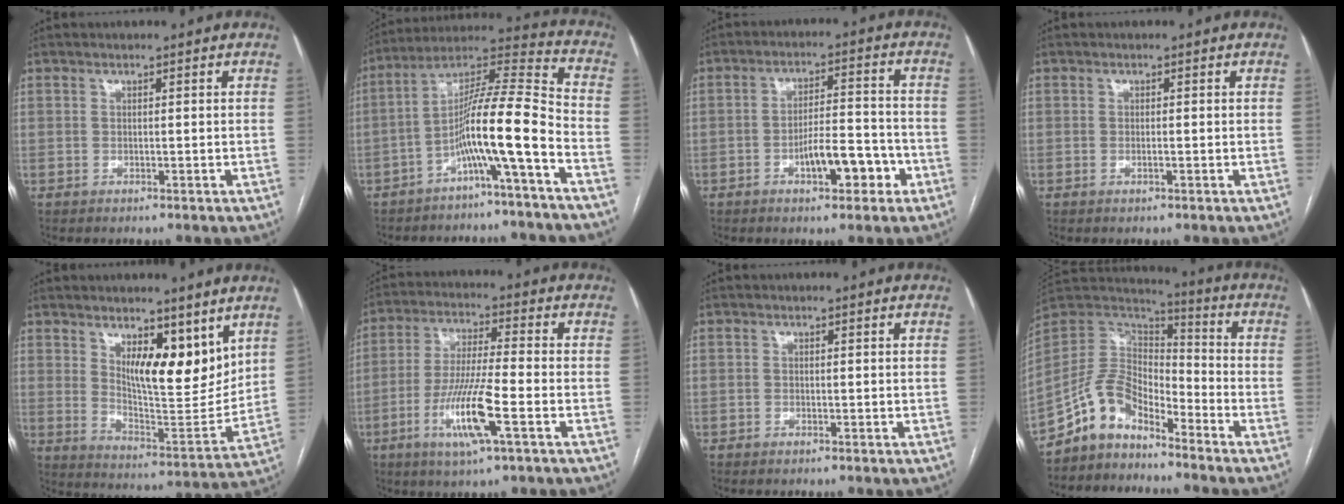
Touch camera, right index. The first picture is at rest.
{"total": 12.7, "force": [-5.6, -0.7, 11.4], "torque": [-0.197, 0.020, -0.104]}
{"total": 7.6, "force": [-3.5, 2.3, 6.3], "torque": [-0.102, 0.017, -0.051]}
{"total": 0.7, "force": [-0.2, 0.0, 0.6], "torque": [-0.014, 0.000, -0.002]}
{"total": 11.9, "force": [6.6, 4.0, 9.1], "torque": [-0.139, -0.015, 0.121]}
{"total": 11.4, "force": [-4.3, 0.4, 10.5], "torque": [-0.208, -0.014, -0.081]}
{"total": 0.5, "force": [-0.4, 0.2, 0.2], "torque": [-0.002, 0.001, -0.007]}
{"total": 9.8, "force": [-7.7, 4.5, 4.0], "torque": [-0.080, 0.041, -0.152]}